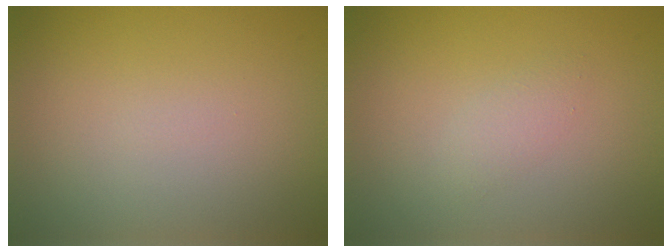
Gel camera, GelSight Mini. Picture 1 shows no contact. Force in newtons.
{"total": 1.1, "press": 1.1, "slide": 0.1}